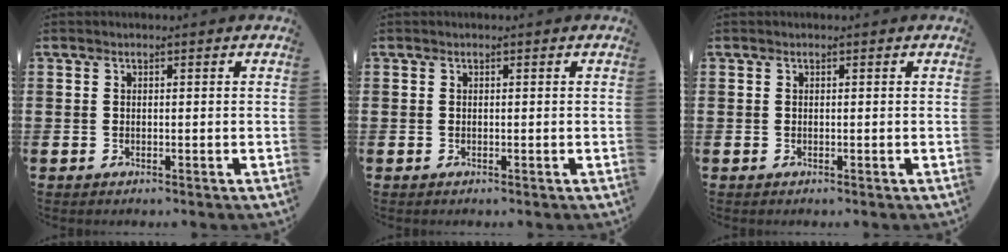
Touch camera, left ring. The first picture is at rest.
{"total": 0.0}
{"total": 0.0}